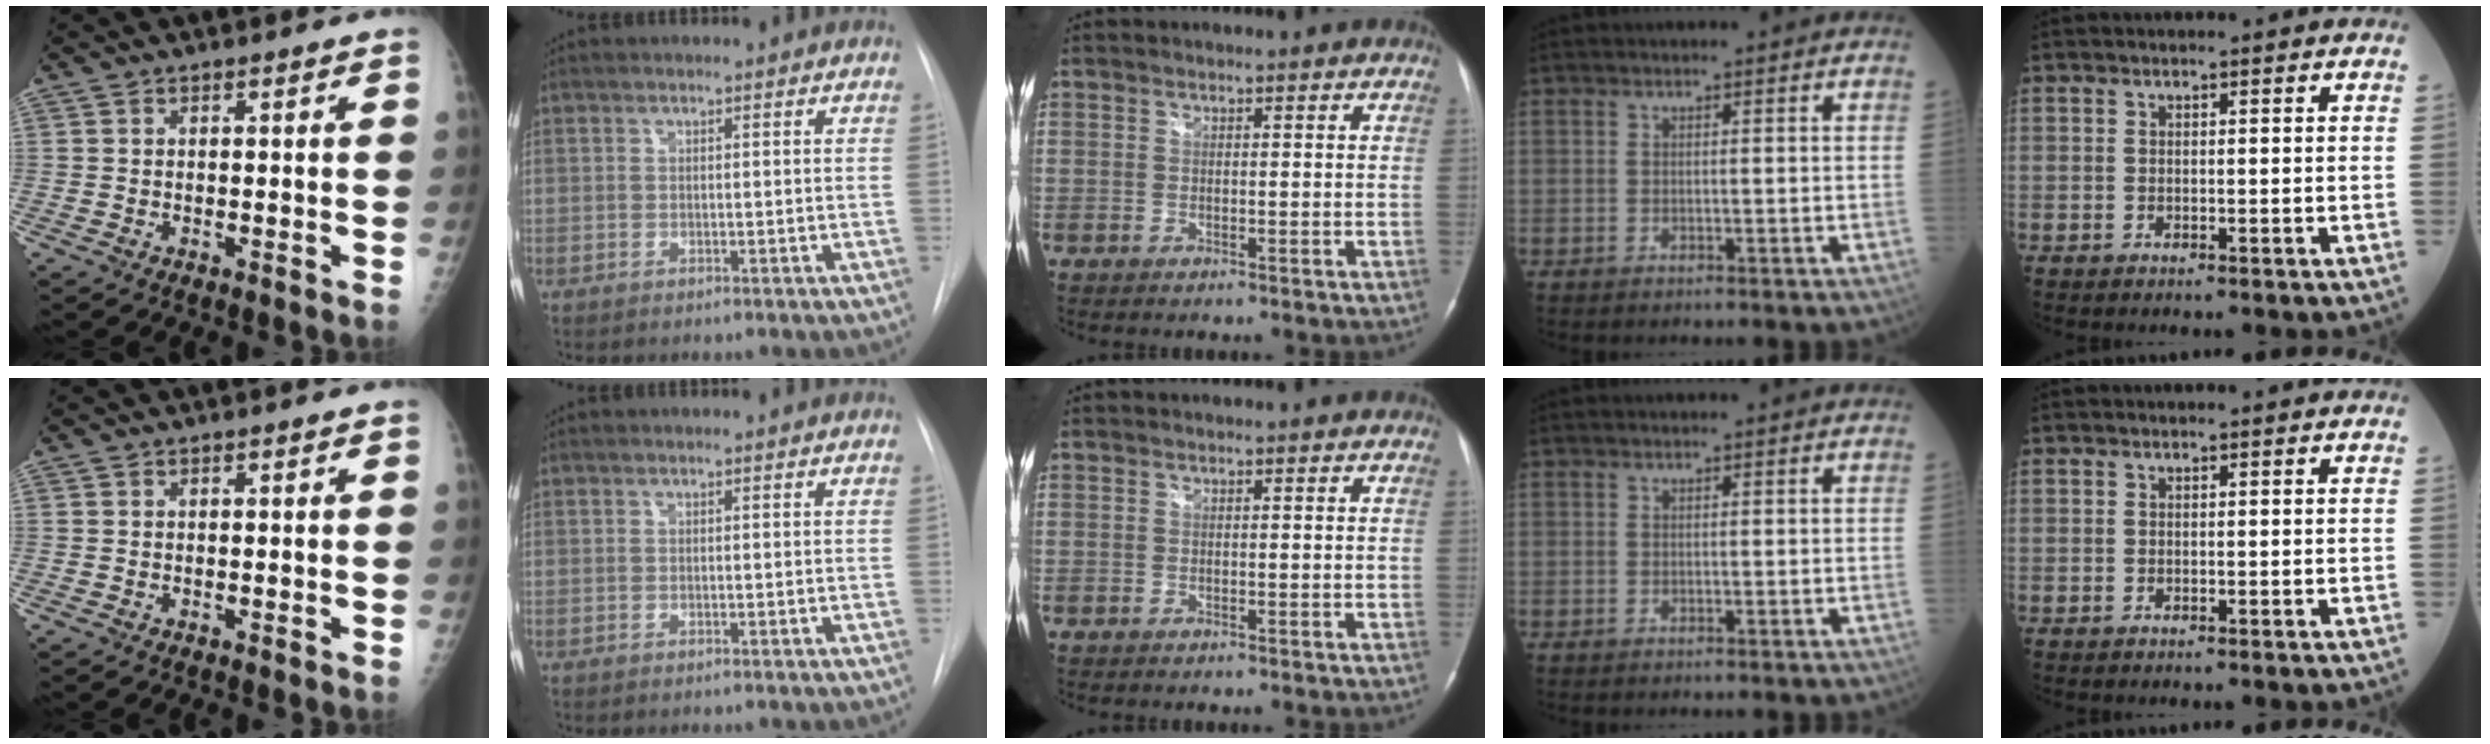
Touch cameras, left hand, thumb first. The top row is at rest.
{}